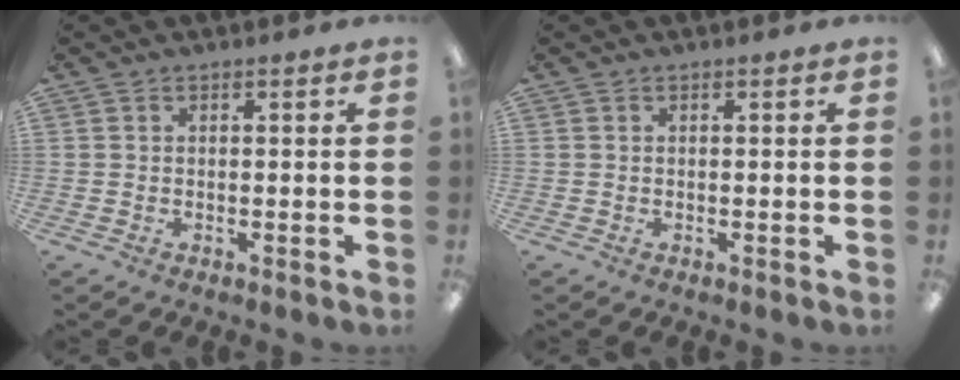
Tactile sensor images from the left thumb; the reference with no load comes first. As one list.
[{"total": 0.0}]